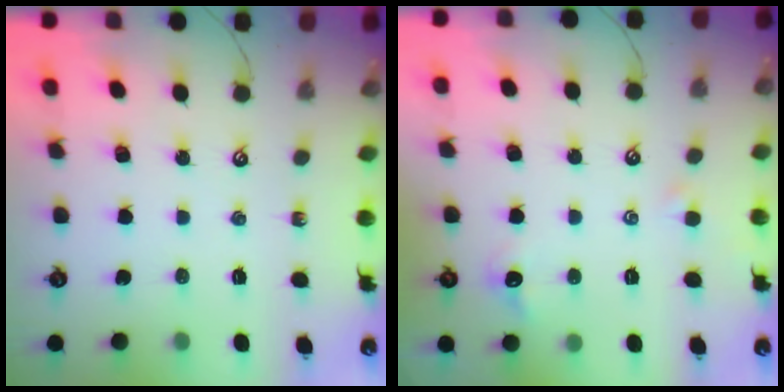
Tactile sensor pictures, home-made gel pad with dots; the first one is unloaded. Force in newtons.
{"total": 2.5, "press": 2.4, "slide": 0.7}